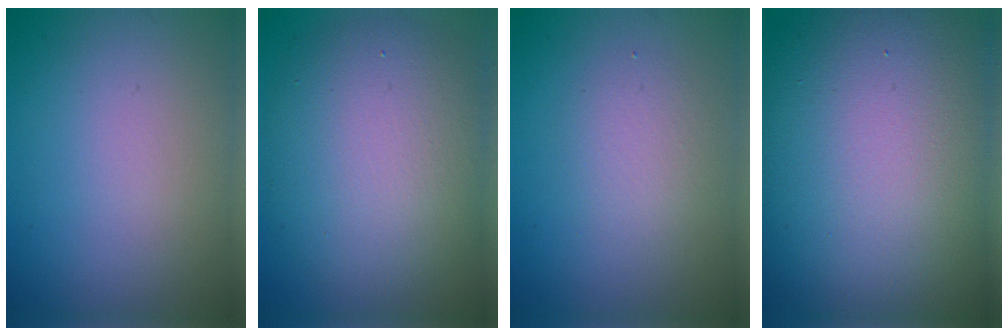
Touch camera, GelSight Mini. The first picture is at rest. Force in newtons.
{"total": 9.5, "press": 9.5, "slide": 0.1}
{"total": 2.1, "press": 2.1, "slide": 0.1}
{"total": 19.4, "press": 19.4, "slide": 0.6}